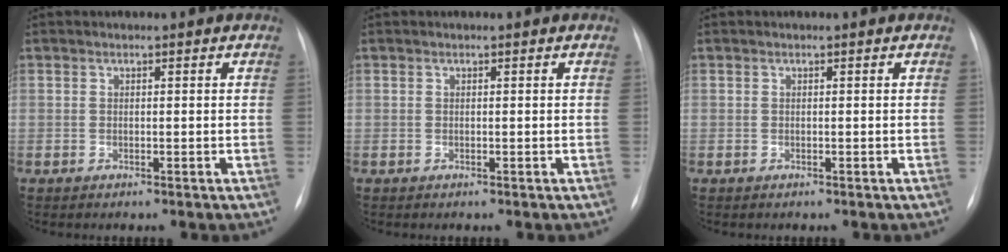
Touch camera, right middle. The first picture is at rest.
{"total": 0.0}
{"total": 0.0}